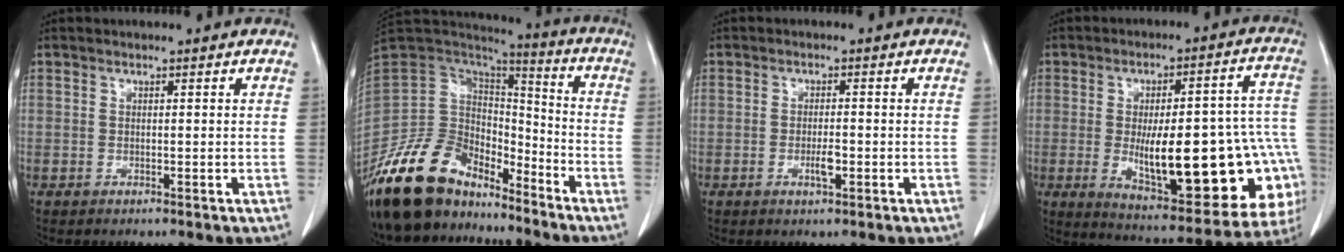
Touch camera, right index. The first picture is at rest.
{"total": 20.7, "force": [-16.5, 9.1, 8.6], "torque": [-0.187, 0.031, -0.302]}
{"total": 3.0, "force": [-1.0, 0.9, 2.7], "torque": [-0.051, 0.001, -0.014]}
{"total": 28.8, "force": [-5.3, 8.7, 27.0], "torque": [-0.295, 0.019, -0.050]}